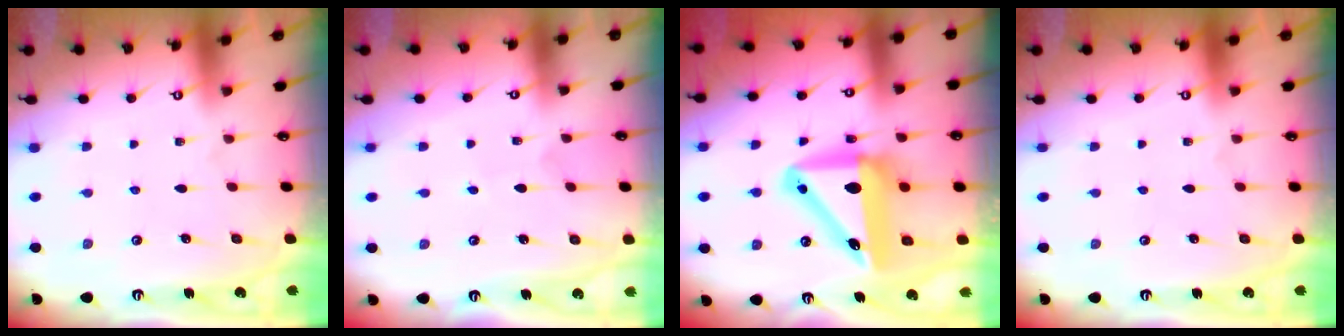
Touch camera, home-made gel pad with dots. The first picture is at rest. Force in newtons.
{"total": 2.9, "press": 2.8, "slide": 0.2}
{"total": 13.9, "press": 13.4, "slide": 3.4}
{"total": 0.0}